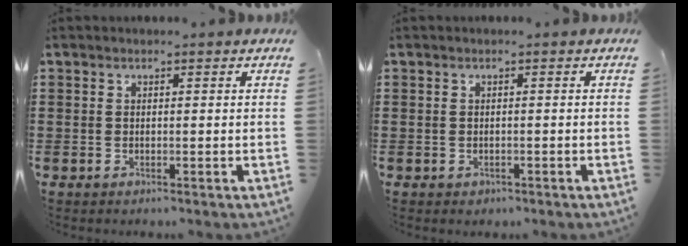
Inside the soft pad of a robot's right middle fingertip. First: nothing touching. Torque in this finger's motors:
{"motor_torque": [0.22, -0.27, 0.00, 0.00]}